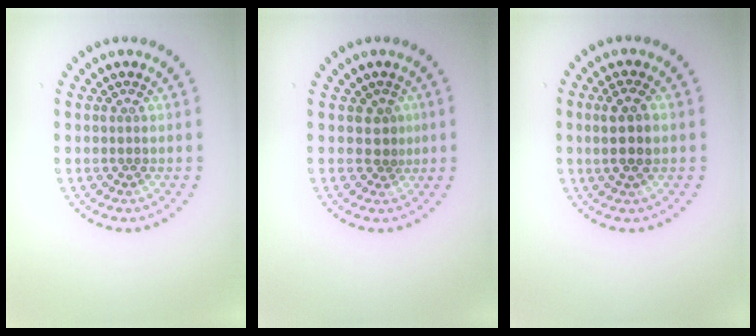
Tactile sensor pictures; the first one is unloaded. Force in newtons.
{"total": 1.3, "press": 1.0, "slide": 0.8}
{"total": 2.7, "press": 2.6, "slide": 1.0}